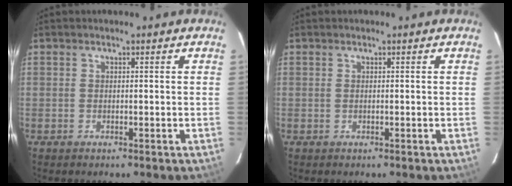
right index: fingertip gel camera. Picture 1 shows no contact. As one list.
[{"total": 0.0}]